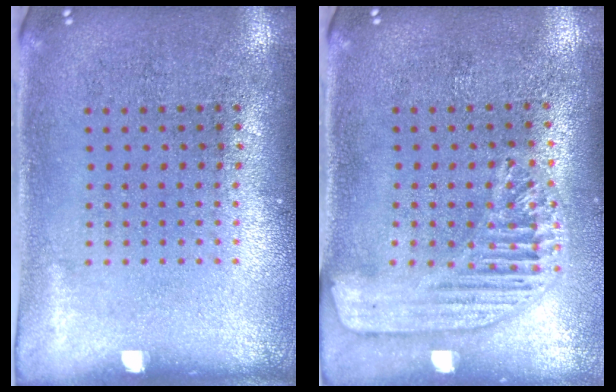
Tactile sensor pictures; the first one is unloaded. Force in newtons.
{"total": 1.7, "press": 1.6, "slide": 0.5}